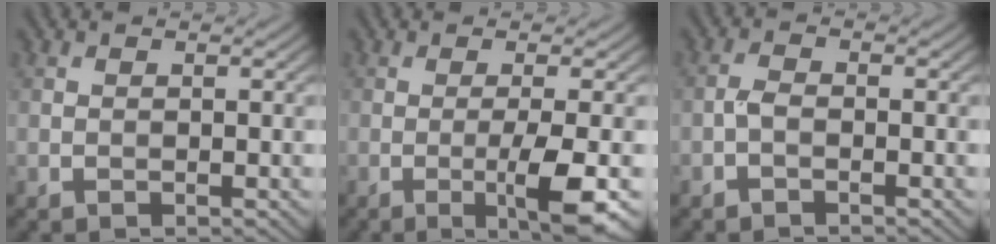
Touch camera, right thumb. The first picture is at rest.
{"total": 5.7, "force": [-1.6, 0.6, 5.5], "torque": [-0.094, 0.005, -0.030]}
{"total": 1.6, "force": [-0.9, 0.6, 1.2], "torque": [-0.027, 0.004, -0.024]}